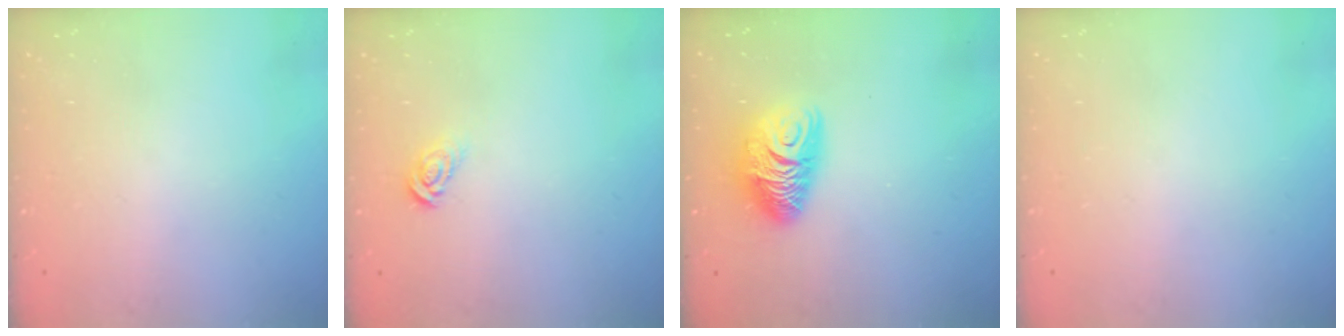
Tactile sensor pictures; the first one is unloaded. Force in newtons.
{"total": 5.2, "press": 5.2, "slide": 0.4}
{"total": 10.4, "press": 10.4, "slide": 1.2}
{"total": 0.0}